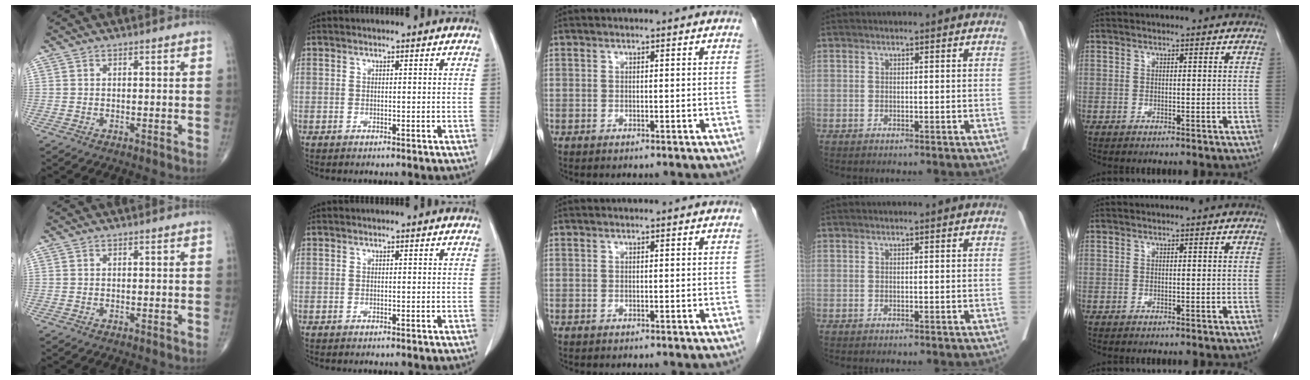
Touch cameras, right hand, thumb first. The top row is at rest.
{}